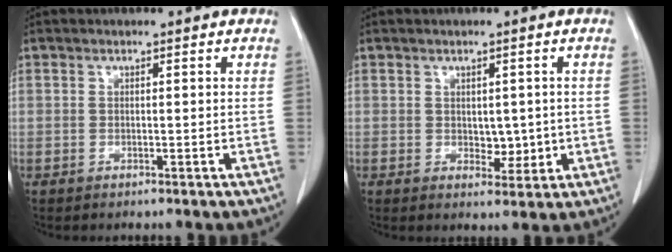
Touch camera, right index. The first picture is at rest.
{"total": 3.2, "force": [-0.1, 2.0, 2.5], "torque": [-0.027, -0.004, 0.007]}